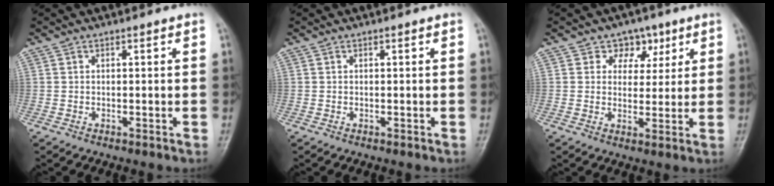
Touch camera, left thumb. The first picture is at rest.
{"total": 0.0}
{"total": 5.7, "force": [3.0, 4.6, 1.6], "torque": [0.016, -0.007, 0.042]}